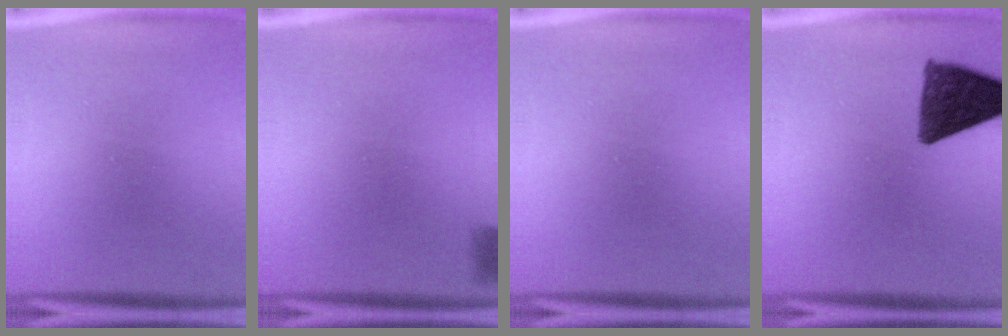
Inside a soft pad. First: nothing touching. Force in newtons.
{"total": 2.9}
{"total": 0.0}
{"total": 10.7}